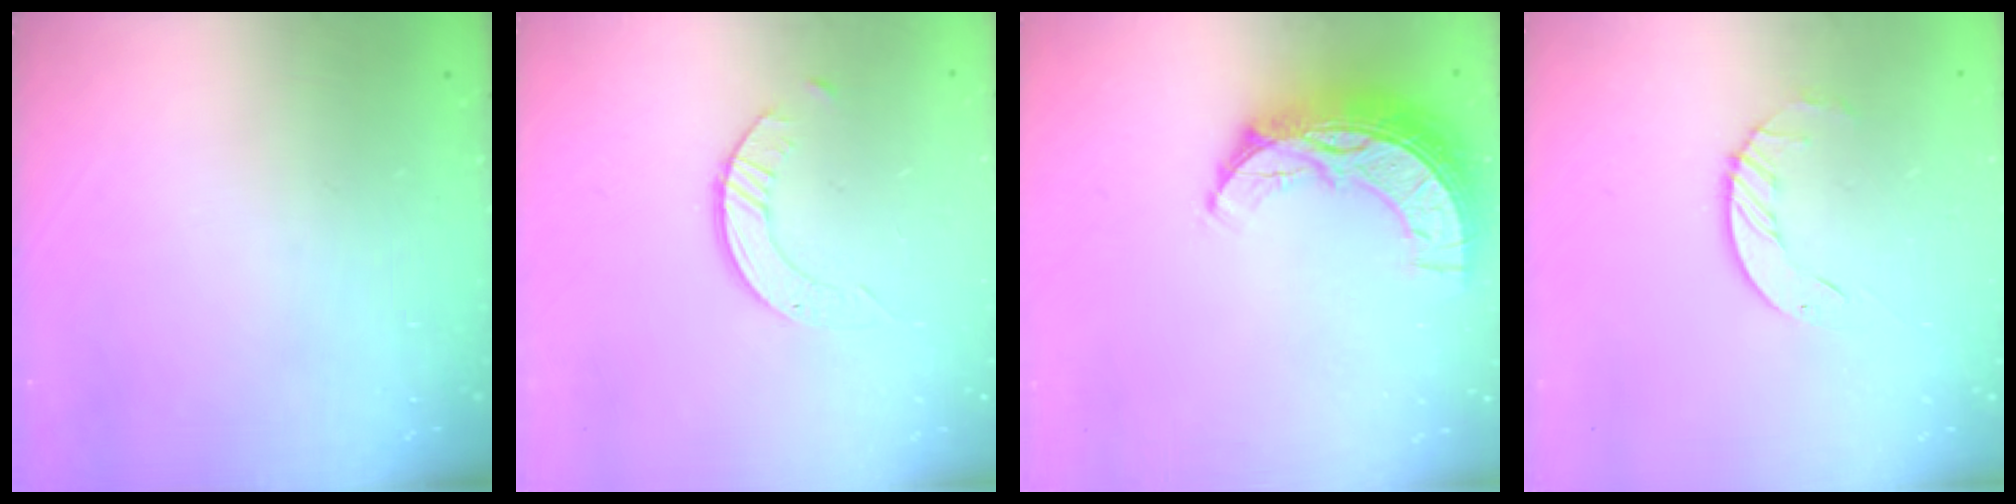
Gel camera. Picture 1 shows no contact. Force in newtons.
{"total": 2.5, "press": 2.5, "slide": 0.3}
{"total": 13.4, "press": 13.3, "slide": 0.9}
{"total": 3.5, "press": 3.5, "slide": 0.4}